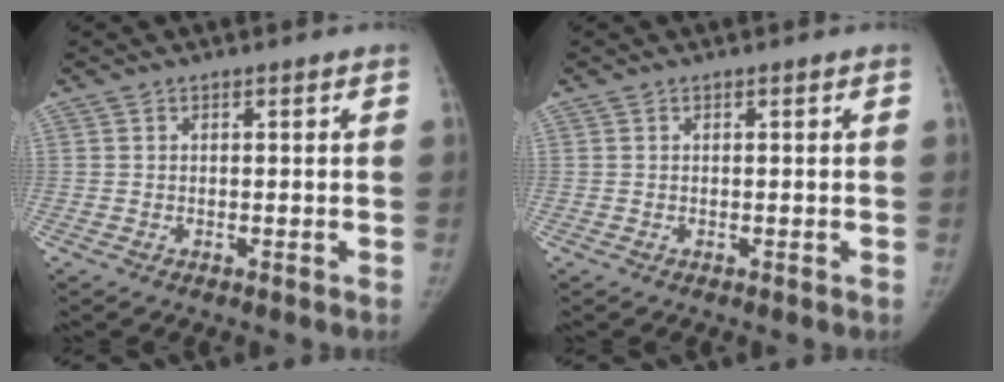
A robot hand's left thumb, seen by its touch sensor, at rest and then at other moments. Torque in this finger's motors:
{"motor_torque": [0.01, 0.01, 0.18, -0.19, 0.01]}